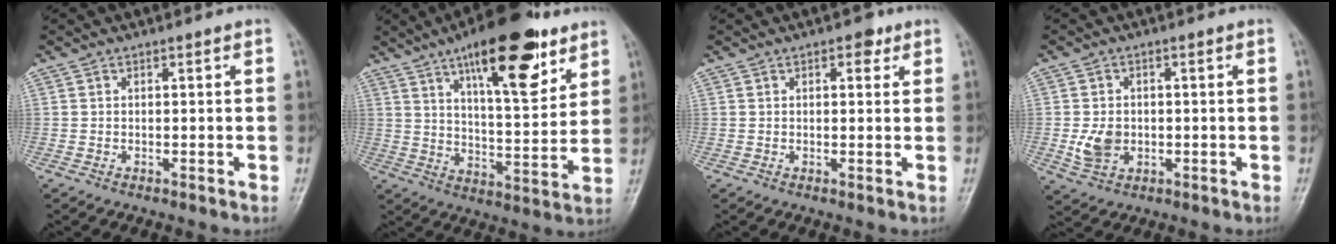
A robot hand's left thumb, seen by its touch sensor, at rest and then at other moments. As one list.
[{"total": 19.9, "force": [11.5, 6.8, 14.8], "torque": [-0.186, -0.050, 0.179]}, {"total": 2.7, "force": [1.4, 1.5, 1.8], "torque": [-0.012, -0.001, 0.015]}, {"total": 5.6, "force": [-0.8, 4.3, 3.6], "torque": [-0.056, -0.002, -0.009]}]